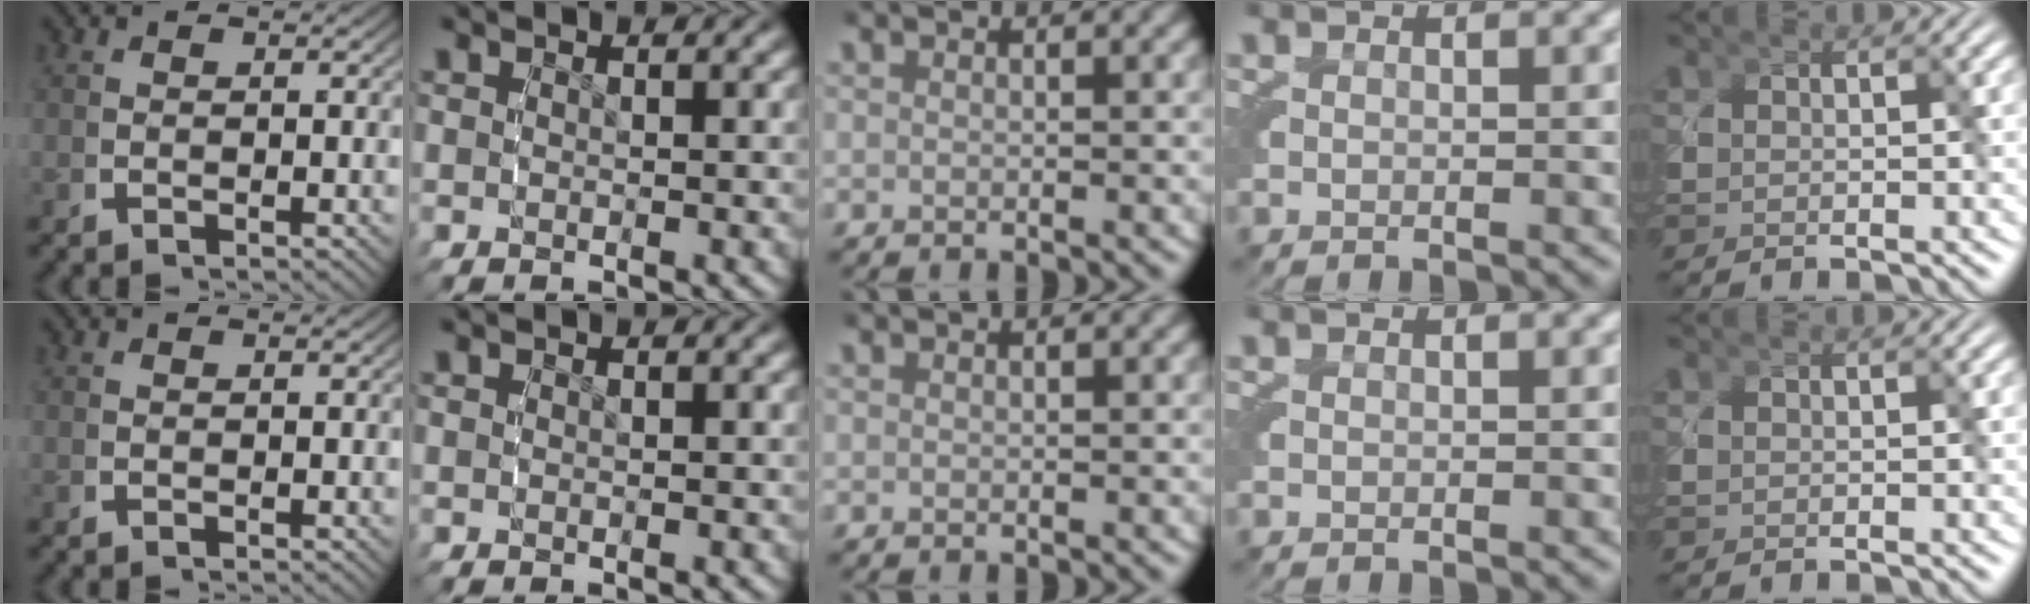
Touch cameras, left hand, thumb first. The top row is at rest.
{}